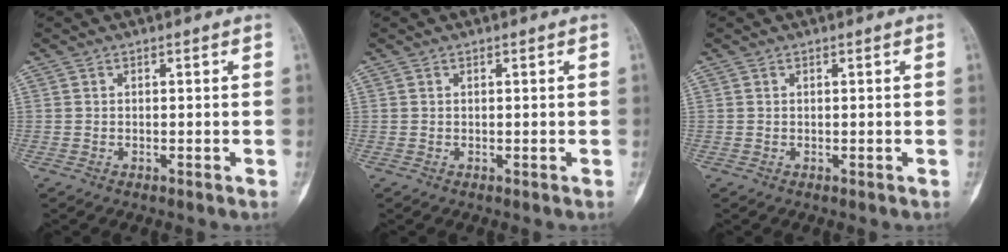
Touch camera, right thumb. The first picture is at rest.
{"total": 0.0}
{"total": 0.0}